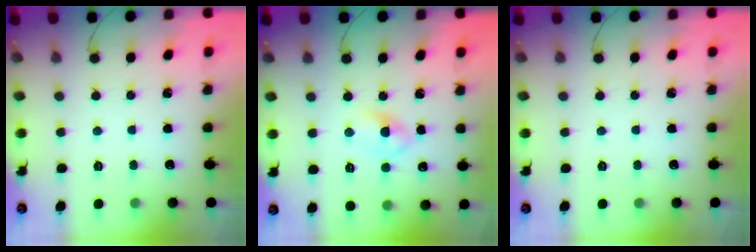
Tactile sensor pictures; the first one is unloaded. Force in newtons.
{"total": 3.7, "press": 3.5, "slide": 1.2}
{"total": 0.0}